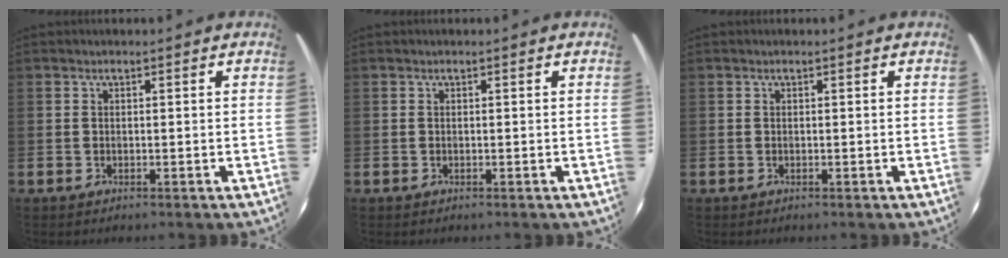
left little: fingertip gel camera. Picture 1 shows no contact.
{"total": 0.0}
{"total": 0.0}